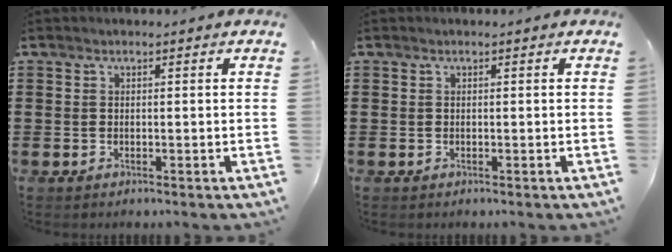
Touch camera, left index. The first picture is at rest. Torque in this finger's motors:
{"motor_torque": [0.00, 0.01, -0.02, 0.01]}